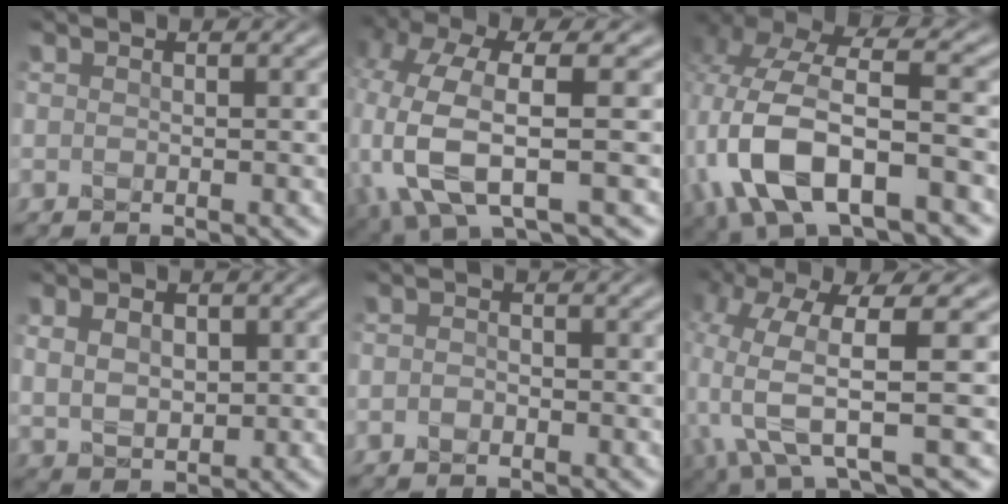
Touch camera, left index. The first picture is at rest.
{"total": 8.1, "force": [-1.1, 3.8, 7.0], "torque": [-0.162, -0.008, -0.020]}
{"total": 10.8, "force": [-3.9, 5.1, 8.6], "torque": [-0.189, 0.005, -0.072]}
{"total": 3.5, "force": [1.1, 2.5, 2.2], "torque": [-0.047, 0.004, 0.024]}
{"total": 0.7, "force": [-0.3, 0.6, 0.3], "torque": [-0.007, 0.003, -0.010]}
{"total": 8.3, "force": [0.6, 3.0, 7.7], "torque": [-0.172, -0.015, 0.017]}